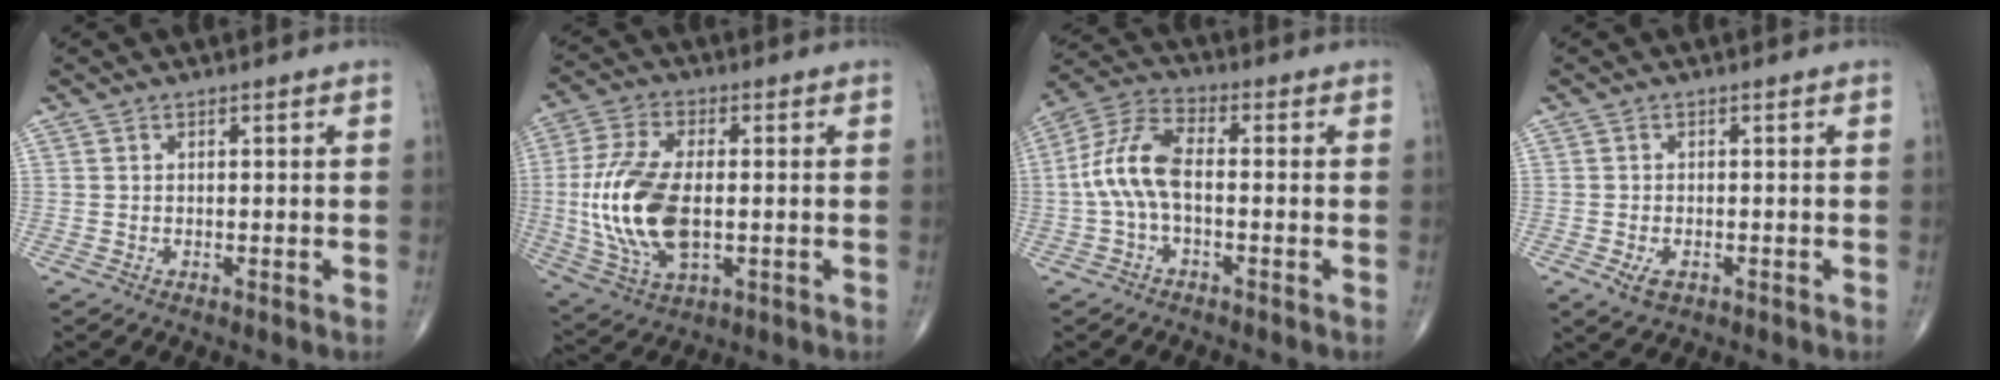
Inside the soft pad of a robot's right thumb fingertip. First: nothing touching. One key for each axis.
{"total": 16.8, "fx": -1.0, "fy": 8.6, "fz": 14.4, "tx": -0.310, "ty": -0.005, "tz": -0.013}
{"total": 9.7, "fx": -1.0, "fy": 4.6, "fz": 8.4, "tx": -0.185, "ty": 0.031, "tz": -0.028}
{"total": 2.9, "fx": -1.3, "fy": 1.6, "fz": 2.0, "tx": -0.034, "ty": -0.002, "tz": -0.017}